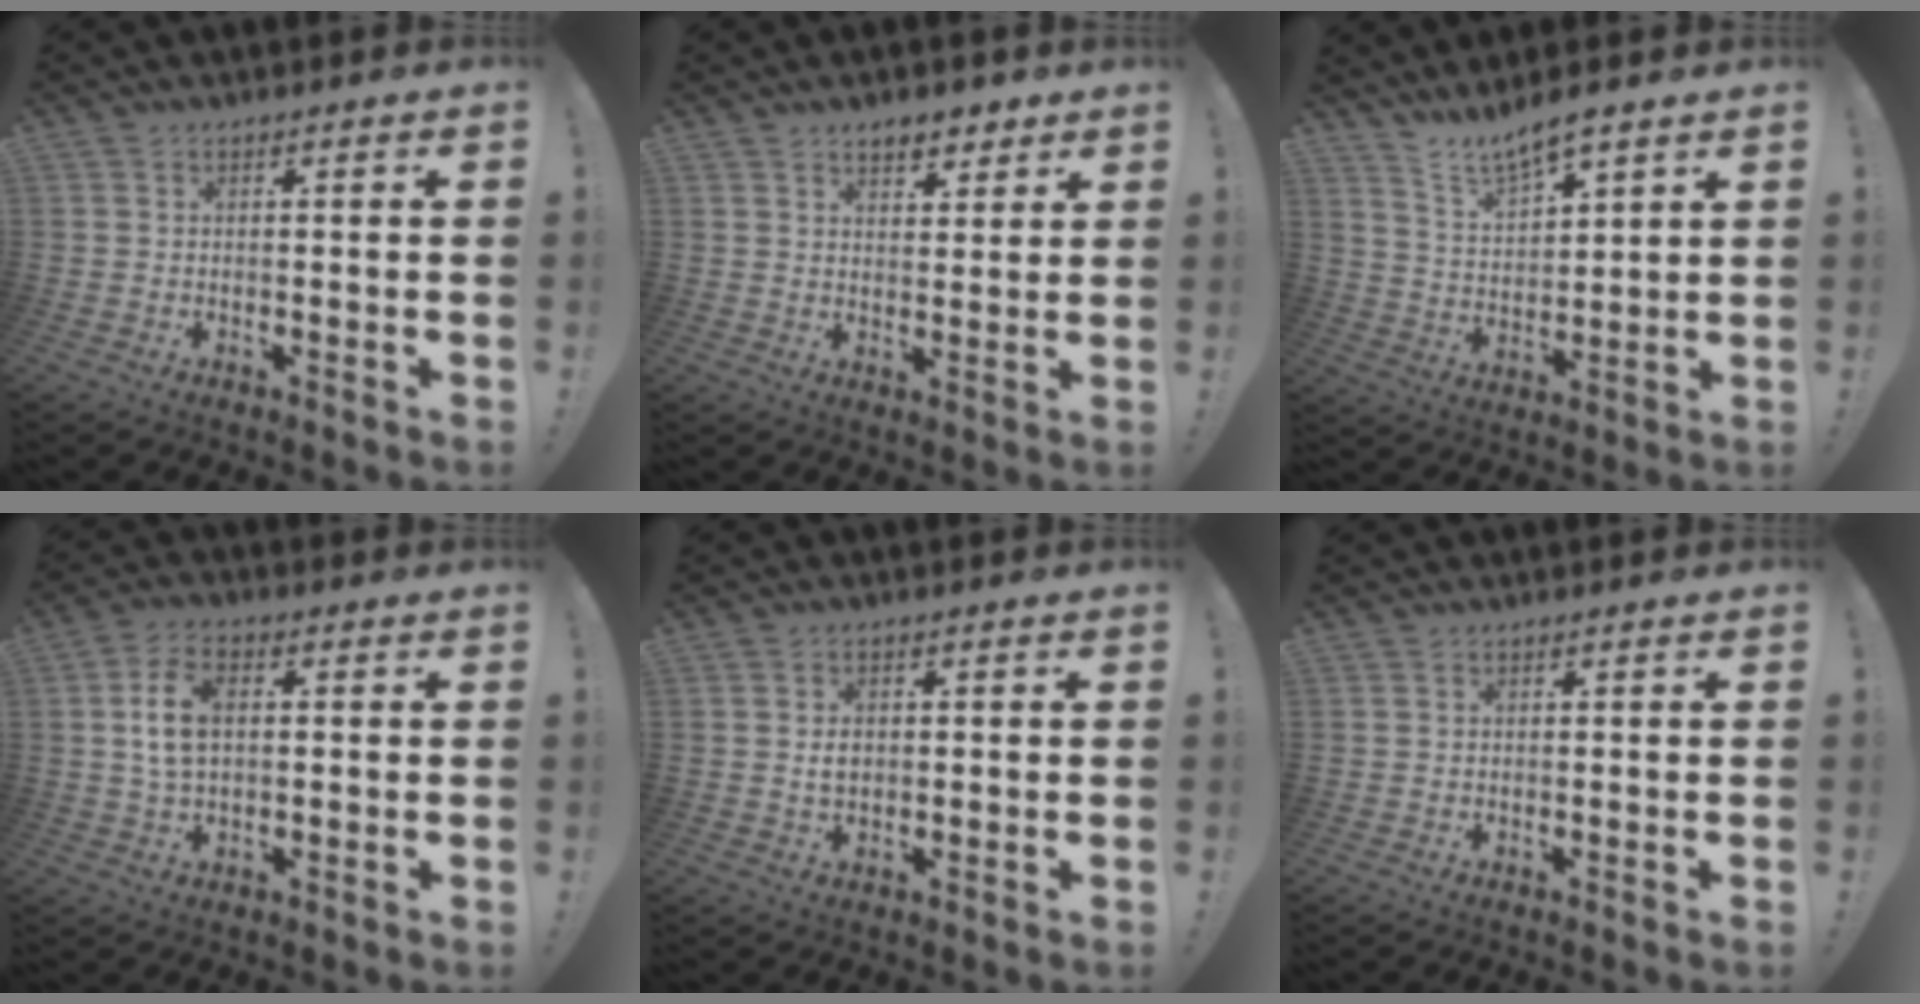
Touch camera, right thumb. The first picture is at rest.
{"total": 4.9, "force": [3.7, 2.8, 1.7], "torque": [-0.010, -0.021, 0.064]}
{"total": 8.1, "force": [7.3, 1.9, 2.9], "torque": [-0.061, -0.052, 0.137]}
{"total": 7.9, "force": [1.4, 5.0, 6.0], "torque": [-0.098, 0.002, 0.023]}
{"total": 2.5, "force": [0.3, 2.0, 1.4], "torque": [-0.012, 0.002, 0.003]}
{"total": 0.0}